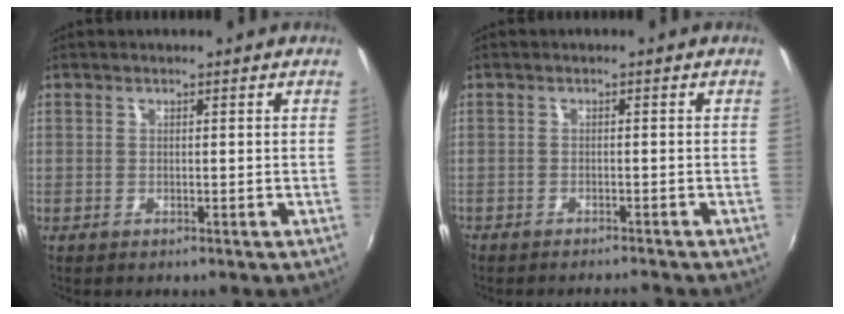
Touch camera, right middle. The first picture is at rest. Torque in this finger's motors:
{"motor_torque": [0.07, -0.09, 0.05, 0.05]}